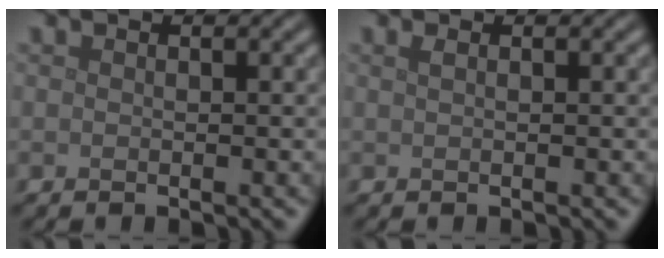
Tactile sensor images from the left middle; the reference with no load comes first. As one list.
[{"total": 0.8, "force": [0.3, 0.3, 0.6], "torque": [-0.009, 0.004, 0.004]}]